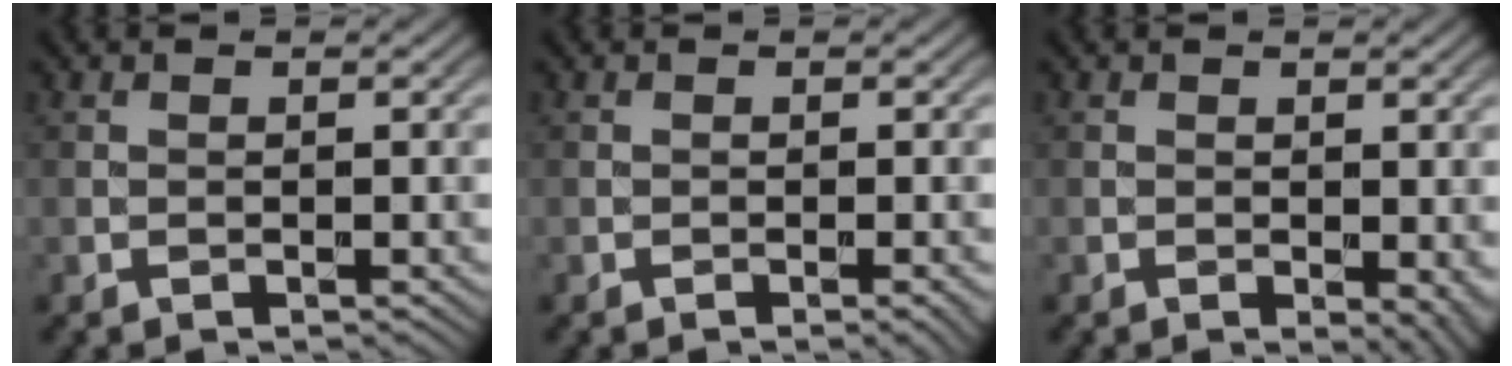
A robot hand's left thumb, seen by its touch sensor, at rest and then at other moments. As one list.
[{"total": 0.9, "force": [-0.5, 0.0, 0.8], "torque": [-0.010, 0.003, -0.007]}, {"total": 2.0, "force": [-0.4, 1.0, 1.7], "torque": [-0.015, -0.005, -0.003]}]